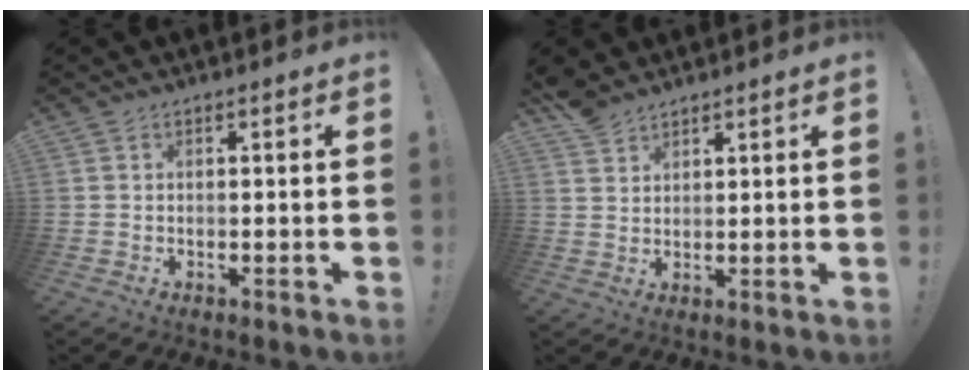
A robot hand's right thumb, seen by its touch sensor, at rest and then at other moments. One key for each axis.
{"total": 5.0, "fx": 4.2, "fy": 2.3, "fz": 1.5, "tx": -0.022, "ty": -0.023, "tz": 0.082}